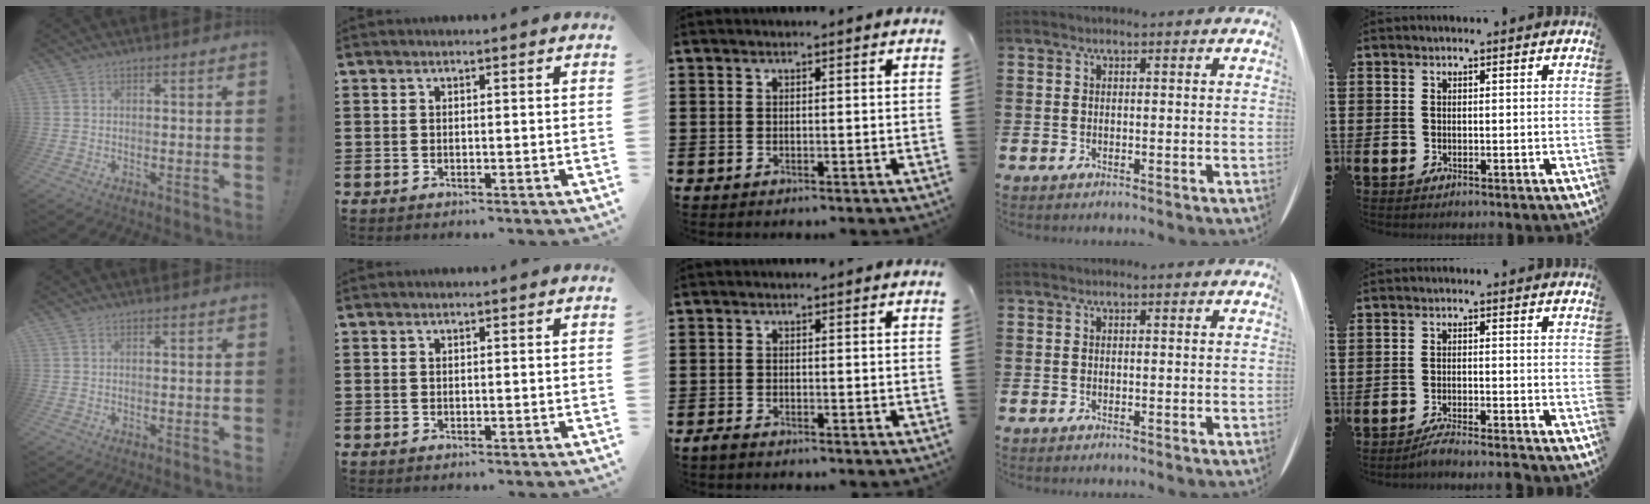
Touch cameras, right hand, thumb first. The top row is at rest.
{"middle": {"total": 1.0, "force": [-0.8, 0.3, 0.4], "torque": [-0.019, -0.006, -0.019]}, "little": {"total": 2.5, "force": [-2.4, -0.2, 0.9], "torque": [-0.015, 0.005, -0.047]}}